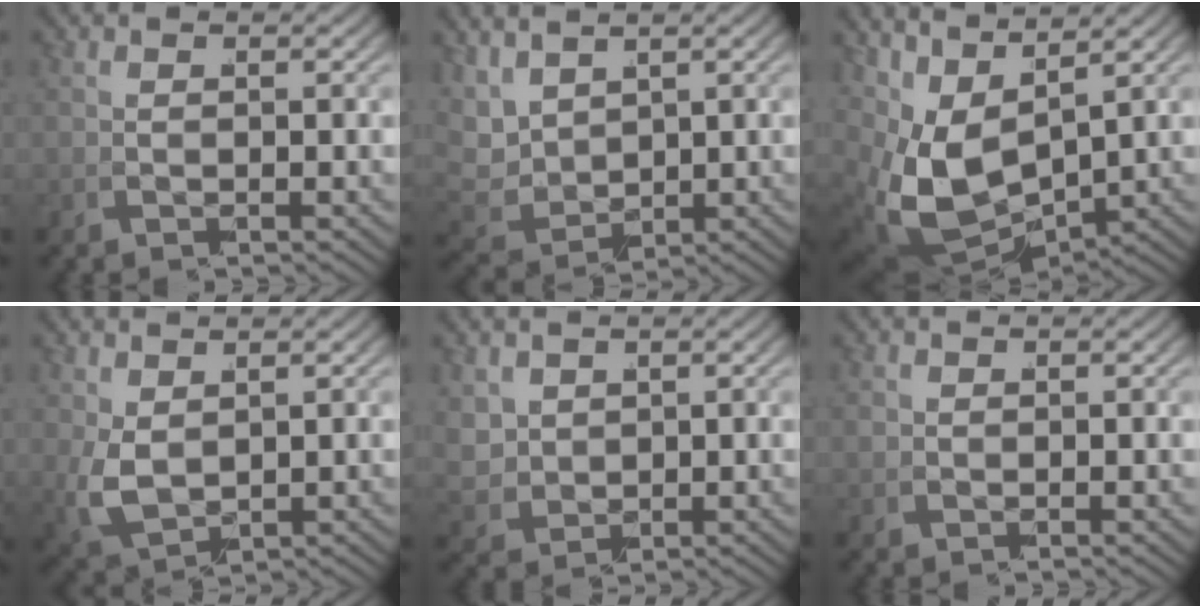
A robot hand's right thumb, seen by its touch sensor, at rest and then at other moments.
{"total": 5.7, "force": [1.7, 4.2, 3.5], "torque": [-0.099, -0.025, 0.053]}
{"total": 10.4, "force": [0.7, 6.9, 7.7], "torque": [-0.193, -0.060, 0.050]}
{"total": 4.0, "force": [0.9, 2.7, 2.8], "torque": [-0.075, -0.023, 0.042]}
{"total": 3.3, "force": [1.3, 2.6, 1.6], "torque": [-0.054, -0.025, 0.050]}
{"total": 1.1, "force": [0.3, 1.0, 0.4], "torque": [-0.012, -0.008, 0.010]}